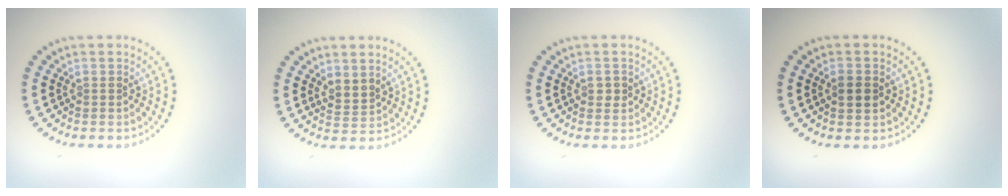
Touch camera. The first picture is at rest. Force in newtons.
{"total": 1.7, "press": 1.2, "slide": 1.1}
{"total": 1.0, "press": 1.0, "slide": 0.1}
{"total": 2.2, "press": 2.2, "slide": 0.0}